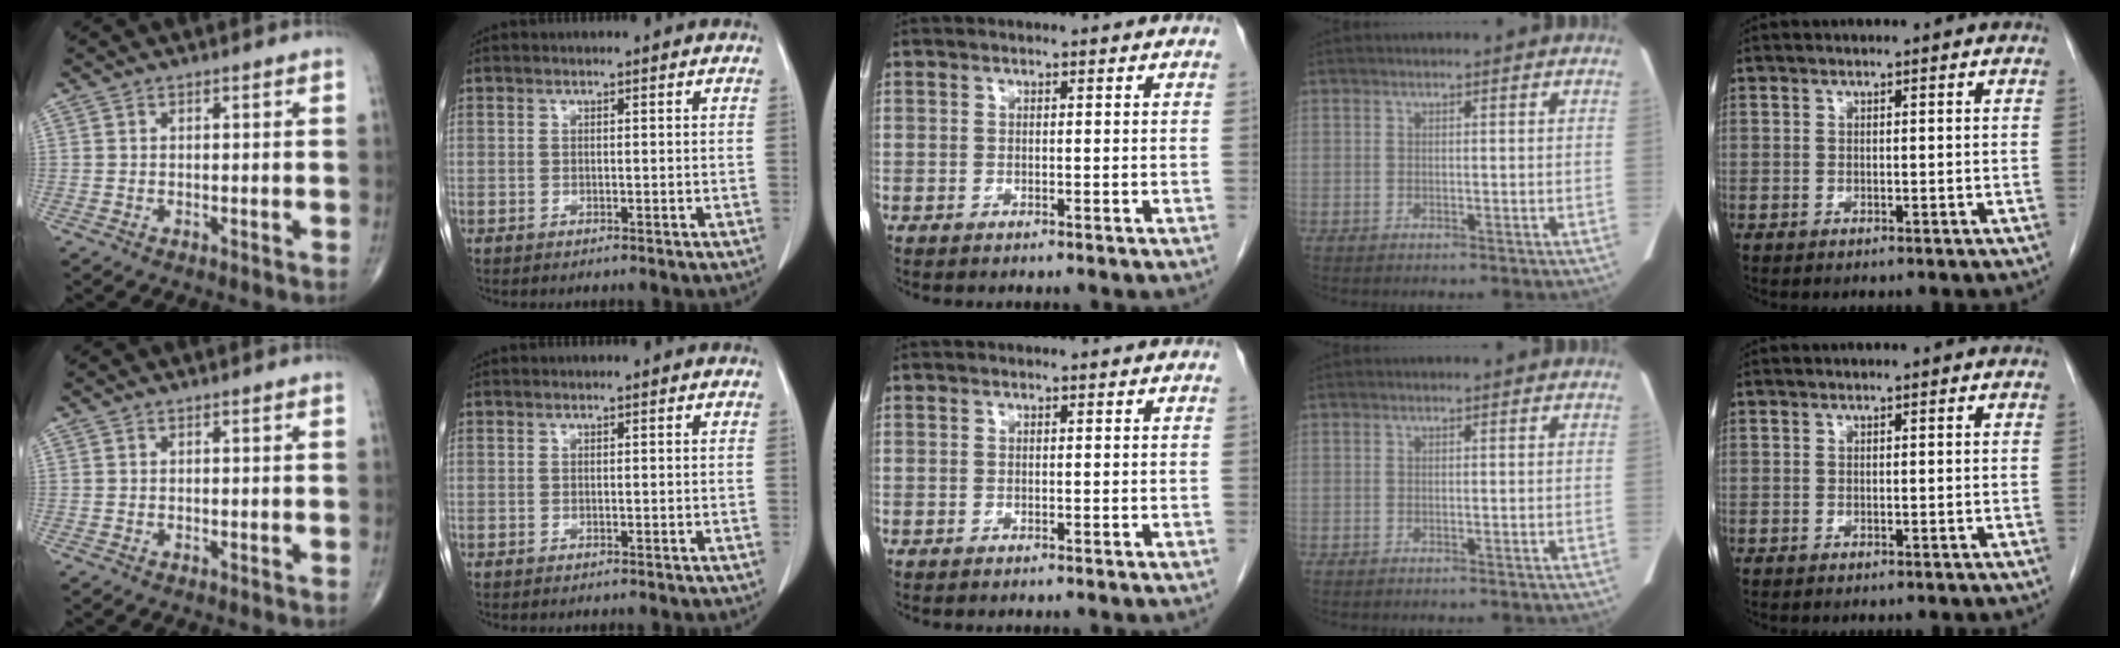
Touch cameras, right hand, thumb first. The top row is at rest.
{}